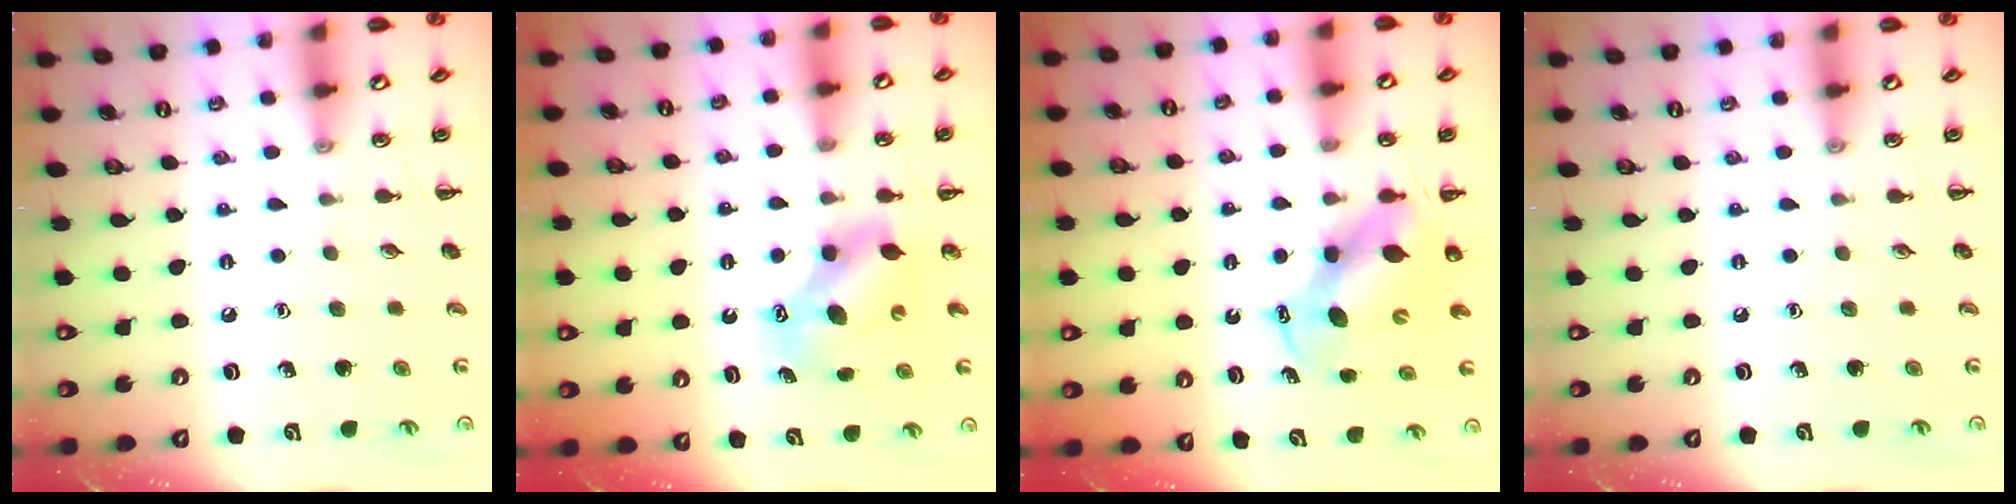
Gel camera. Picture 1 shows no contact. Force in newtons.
{"total": 7.1, "press": 7.1, "slide": 1.0}
{"total": 6.1, "press": 6.0, "slide": 1.2}
{"total": 0.0}